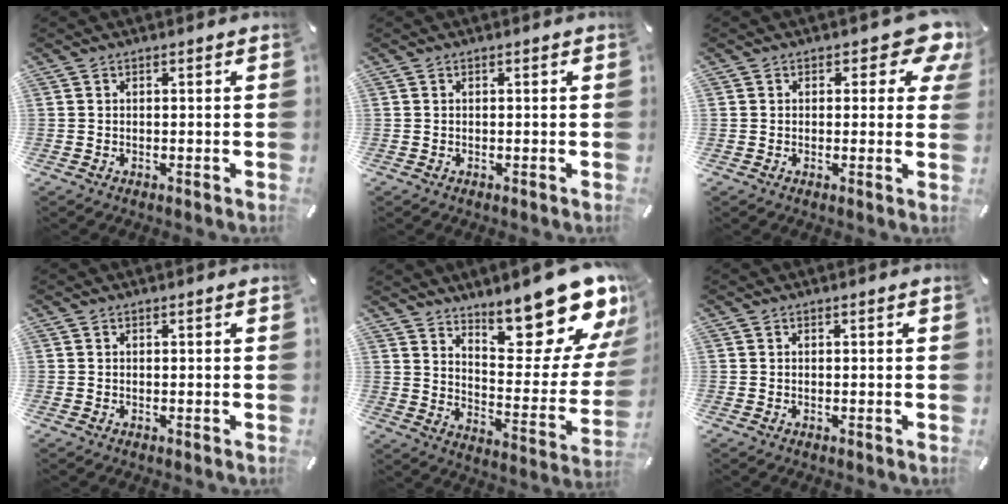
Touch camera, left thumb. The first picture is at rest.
{"total": 0.0}
{"total": 7.6, "force": [3.7, 4.4, 4.9], "torque": [-0.046, -0.024, 0.060]}
{"total": 0.0}
{"total": 21.9, "force": [16.6, 7.6, 12.1], "torque": [-0.132, -0.142, 0.275]}
{"total": 0.0}